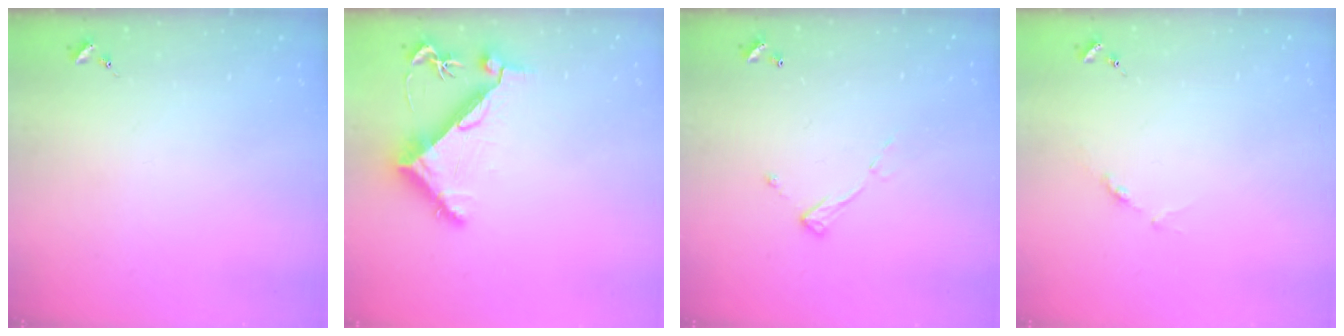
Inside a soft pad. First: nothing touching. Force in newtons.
{"total": 7.1, "press": 7.1, "slide": 1.1}
{"total": 6.7, "press": 6.7, "slide": 0.3}
{"total": 4.7, "press": 4.7, "slide": 0.5}